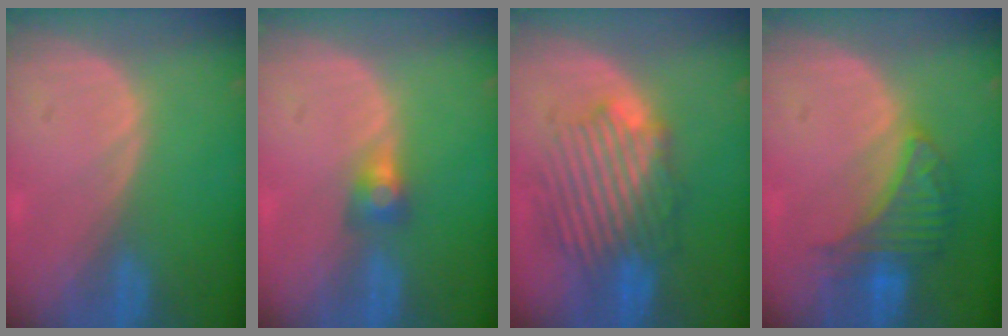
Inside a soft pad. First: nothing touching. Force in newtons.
{"total": 3.0, "press": 2.5, "slide": 1.6}
{"total": 8.6, "press": 8.5, "slide": 1.6}
{"total": 6.6, "press": 6.2, "slide": 2.2}